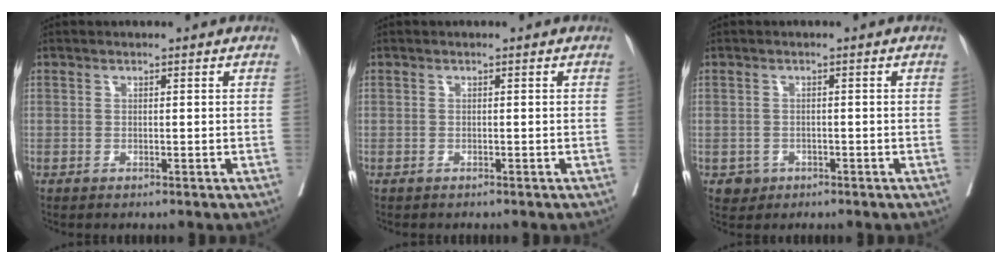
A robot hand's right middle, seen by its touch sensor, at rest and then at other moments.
{"total": 0.7, "force": [-0.6, 0.2, 0.2], "torque": [-0.005, 0.000, -0.009]}
{"total": 2.0, "force": [-1.0, 1.8, 0.3], "torque": [0.001, 0.007, -0.012]}